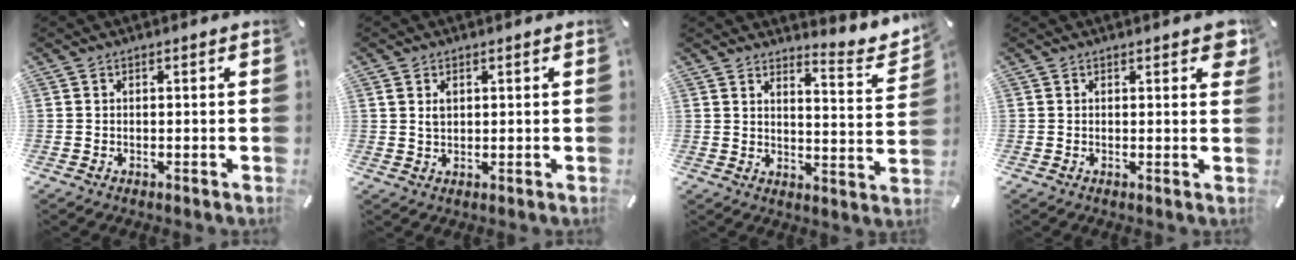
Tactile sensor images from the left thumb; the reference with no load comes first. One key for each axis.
{"total": 2.3, "fx": 0.8, "fy": 1.6, "fz": 1.5, "tx": -0.025, "ty": 0.000, "tz": 0.012}
{"total": 6.8, "fx": 6.0, "fy": 2.3, "fz": 2.2, "tx": -0.025, "ty": -0.060, "tz": 0.099}
{"total": 2.6, "fx": 1.4, "fy": 1.2, "fz": 1.9, "tx": -0.017, "ty": -0.004, "tz": 0.019}